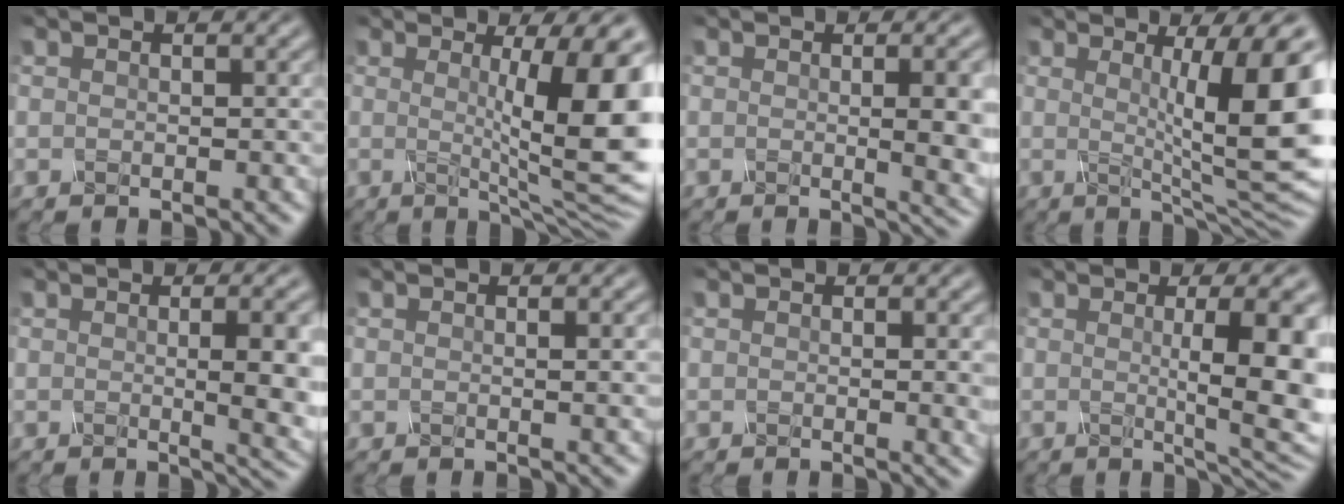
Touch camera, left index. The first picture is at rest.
{"total": 11.0, "force": [0.9, 2.3, 10.8], "torque": [-0.127, -0.005, 0.015]}
{"total": 6.3, "force": [0.1, 2.0, 6.0], "torque": [-0.053, -0.001, 0.004]}
{"total": 11.2, "force": [1.4, 2.3, 10.9], "torque": [-0.133, -0.001, 0.024]}
{"total": 6.9, "force": [0.1, 2.1, 6.6], "torque": [-0.062, -0.002, 0.006]}
{"total": 1.8, "force": [0.2, 0.6, 1.7], "torque": [-0.016, 0.003, -0.003]}
{"total": 2.3, "force": [0.1, 0.7, 2.2], "torque": [-0.017, -0.001, -0.003]}
{"total": 9.1, "force": [0.4, 2.2, 8.8], "torque": [-0.100, -0.003, 0.008]}